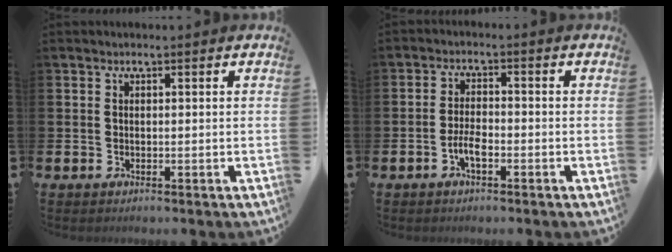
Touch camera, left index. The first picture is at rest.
{"total": 3.0, "force": [-1.3, 1.0, 2.5], "torque": [-0.057, 0.004, -0.025]}